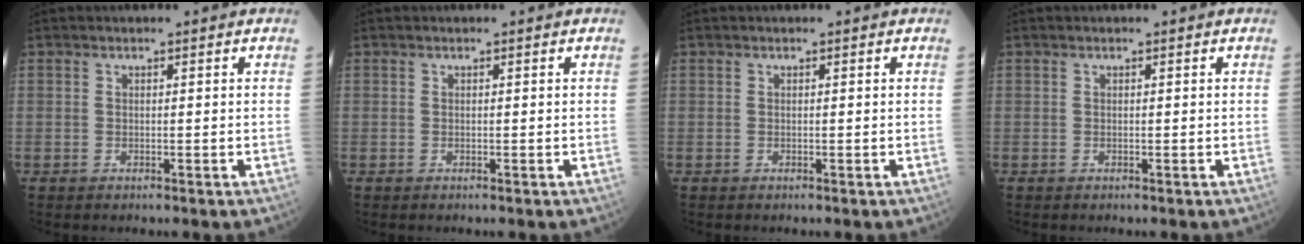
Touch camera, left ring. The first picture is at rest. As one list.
[{"total": 0.0}, {"total": 0.0}, {"total": 0.0}]